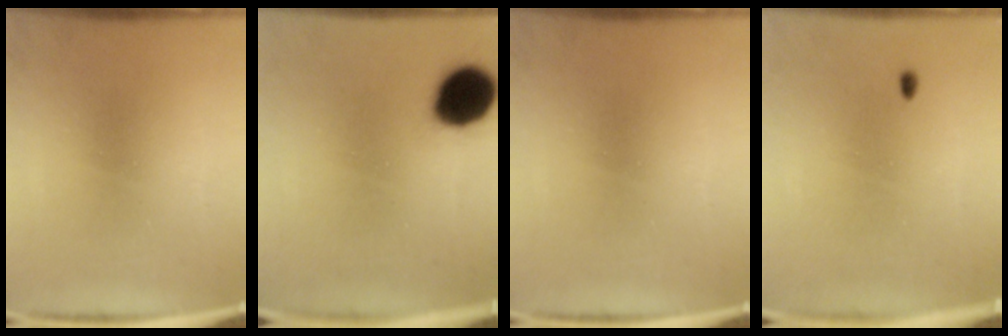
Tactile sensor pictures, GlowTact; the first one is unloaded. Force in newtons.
{"total": 12.7}
{"total": 0.0}
{"total": 0.7}